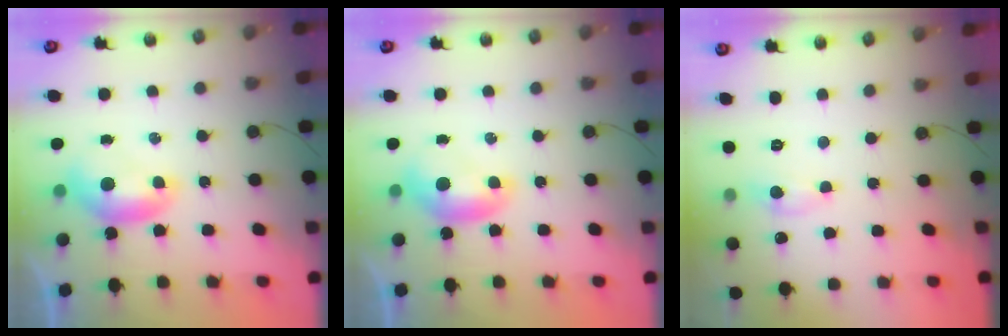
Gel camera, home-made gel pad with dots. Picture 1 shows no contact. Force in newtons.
{"total": 0.0}
{"total": 0.8, "press": 0.6, "slide": 0.5}